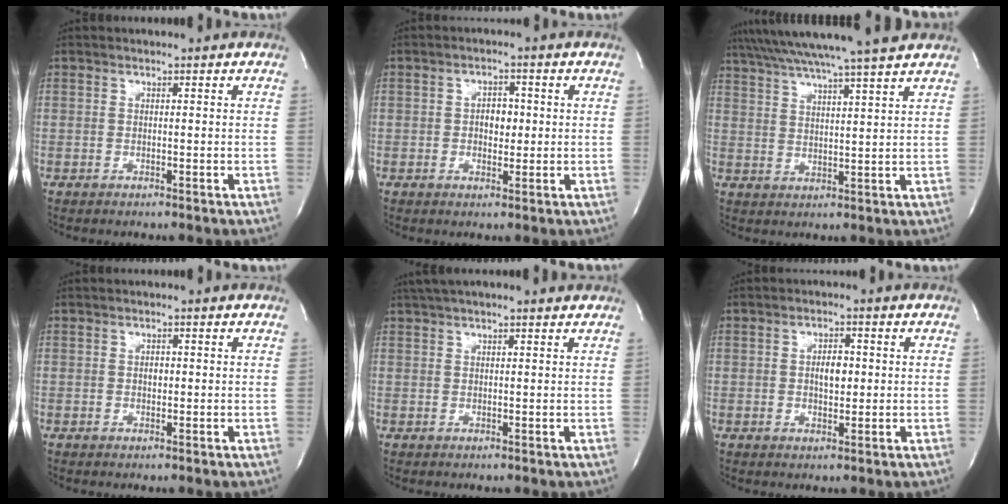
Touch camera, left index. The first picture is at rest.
{"total": 3.1, "force": [0.0, 2.0, 2.4], "torque": [-0.038, 0.005, 0.000]}
{"total": 16.9, "force": [14.7, -0.8, 8.3], "torque": [-0.151, 0.009, 0.214]}
{"total": 1.0, "force": [0.0, 0.7, 0.7], "torque": [-0.014, 0.000, -0.001]}
{"total": 7.7, "force": [6.4, 1.2, 4.2], "torque": [-0.069, 0.032, 0.089]}
{"total": 3.4, "force": [0.0, 2.1, 2.6], "torque": [-0.040, 0.005, 0.001]}